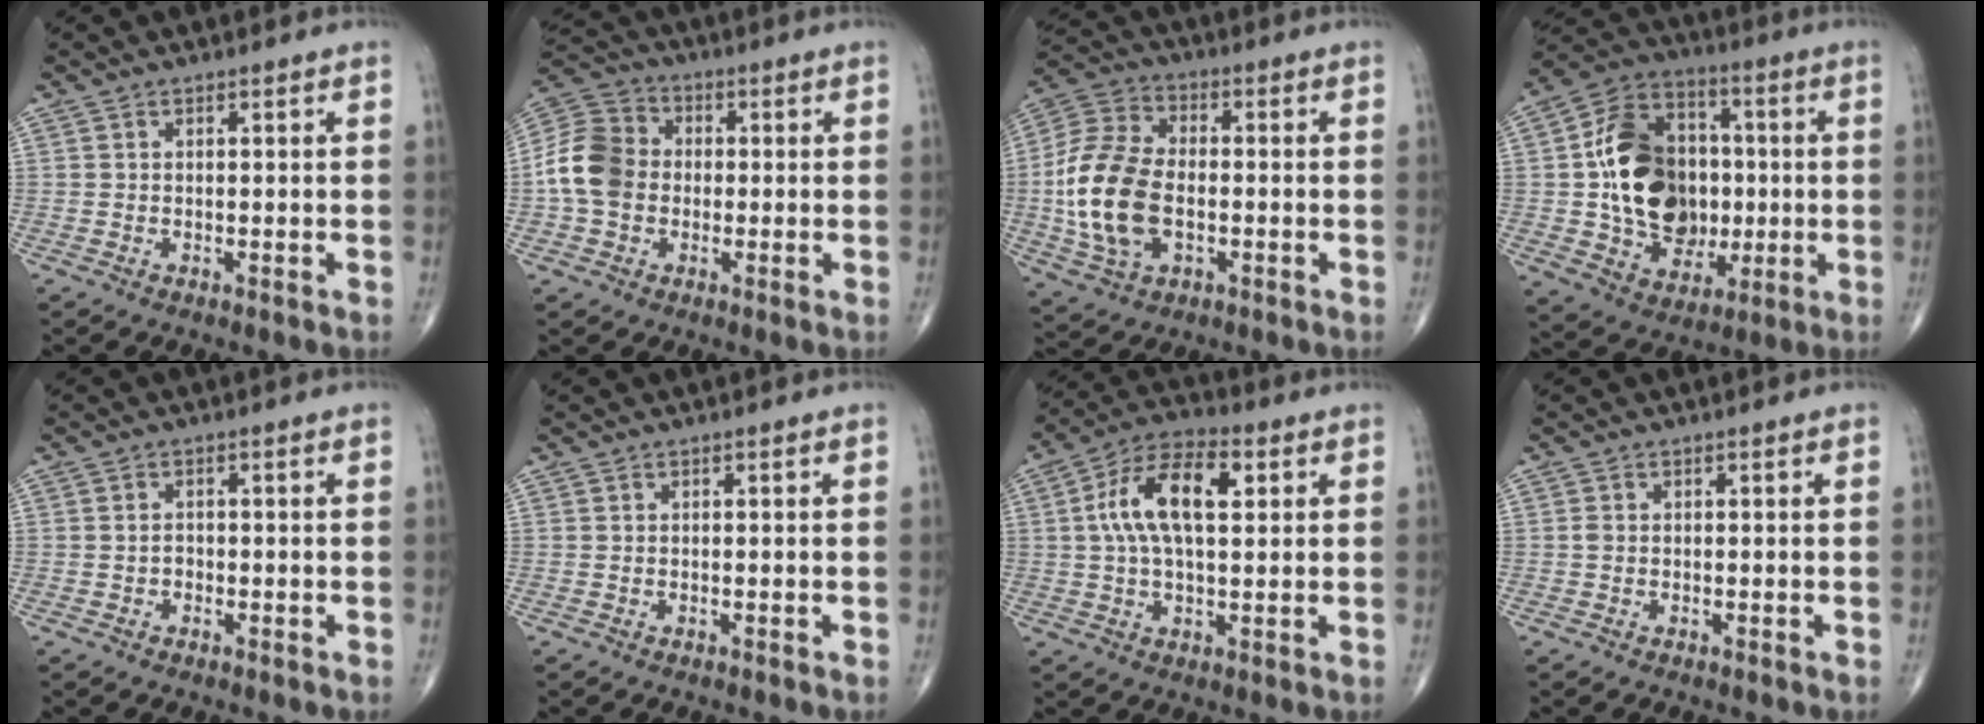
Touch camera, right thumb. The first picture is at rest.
{"total": 10.9, "force": [-1.0, 8.9, 6.3], "torque": [-0.111, 0.034, -0.030]}
{"total": 16.7, "force": [-2.2, 10.4, 12.8], "torque": [-0.259, 0.015, -0.038]}
{"total": 21.2, "force": [-0.1, 15.6, 14.4], "torque": [-0.205, 0.022, 0.007]}
{"total": 1.2, "force": [-0.5, 1.0, 0.4], "torque": [0.000, 0.005, -0.011]}
{"total": 0.0}
{"total": 12.9, "force": [2.8, 6.3, 10.9], "torque": [-0.202, 0.027, 0.048]}
{"total": 0.7, "force": [-0.1, 0.5, 0.5], "torque": [-0.009, 0.001, -0.004]}